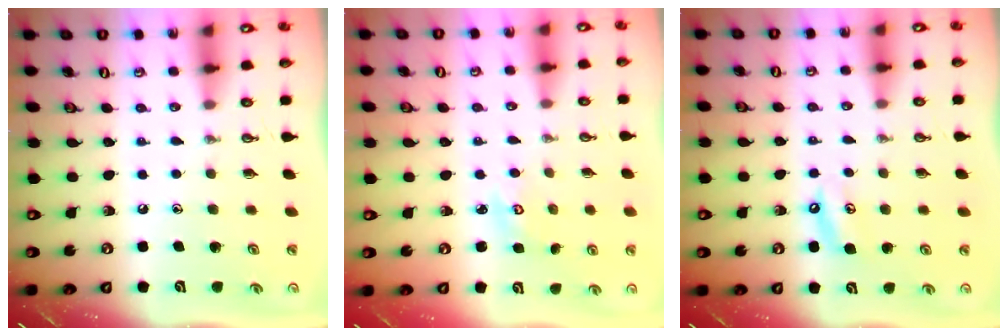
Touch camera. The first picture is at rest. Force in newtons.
{"total": 3.2, "press": 3.2, "slide": 0.4}
{"total": 4.6, "press": 4.6, "slide": 0.4}